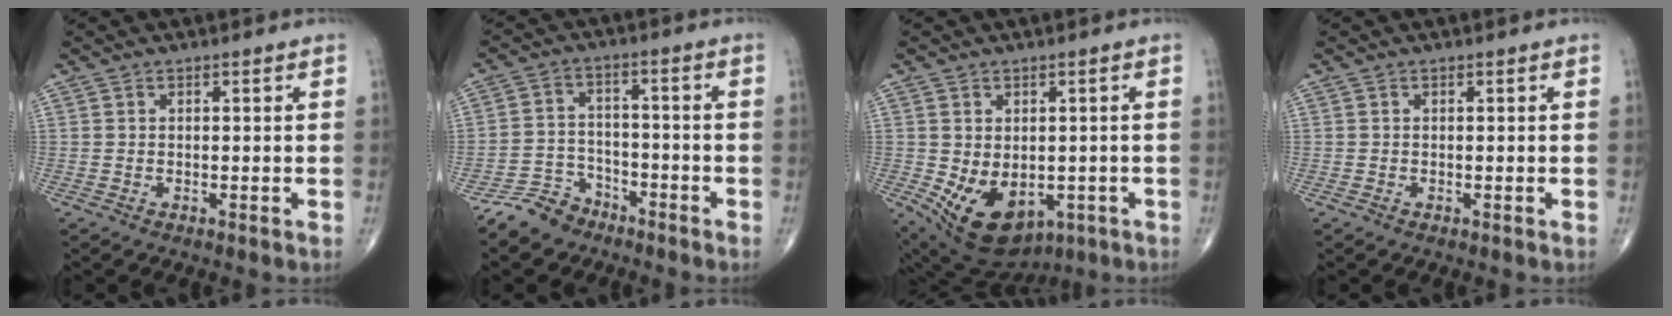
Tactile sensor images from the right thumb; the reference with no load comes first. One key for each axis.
{"total": 6.7, "fx": -5.5, "fy": 3.7, "fz": 0.8, "tx": 0.006, "ty": 0.036, "tz": -0.112}
{"total": 12.7, "fx": -3.5, "fy": 8.5, "fz": 8.8, "tx": -0.131, "ty": -0.005, "tz": -0.028}
{"total": 0.0}